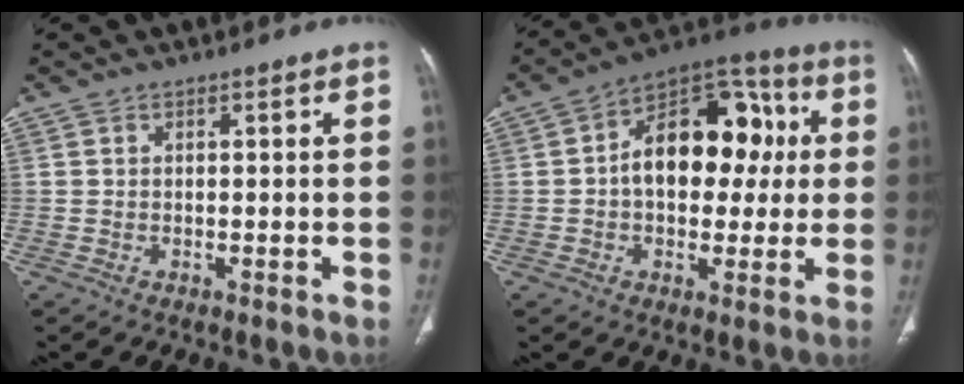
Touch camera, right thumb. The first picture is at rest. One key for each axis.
{"total": 17.8, "fx": 1.8, "fy": 11.3, "fz": 13.6, "tx": -0.153, "ty": 0.038, "tz": 0.021}